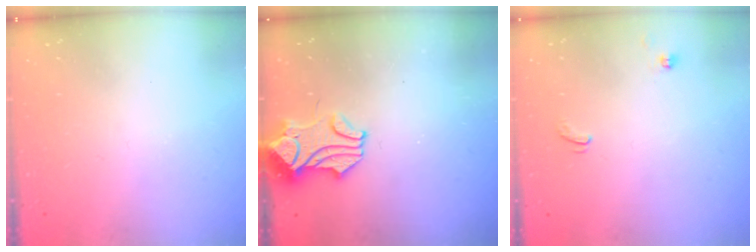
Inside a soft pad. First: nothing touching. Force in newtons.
{"total": 1.7, "press": 1.2, "slide": 1.1}
{"total": 0.0}